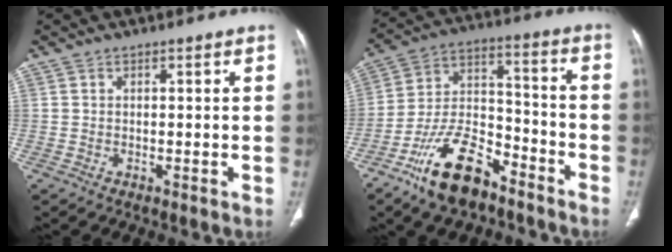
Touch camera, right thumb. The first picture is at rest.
{"total": 15.7, "force": [-10.4, 7.2, 9.2], "torque": [-0.154, 0.076, -0.191]}